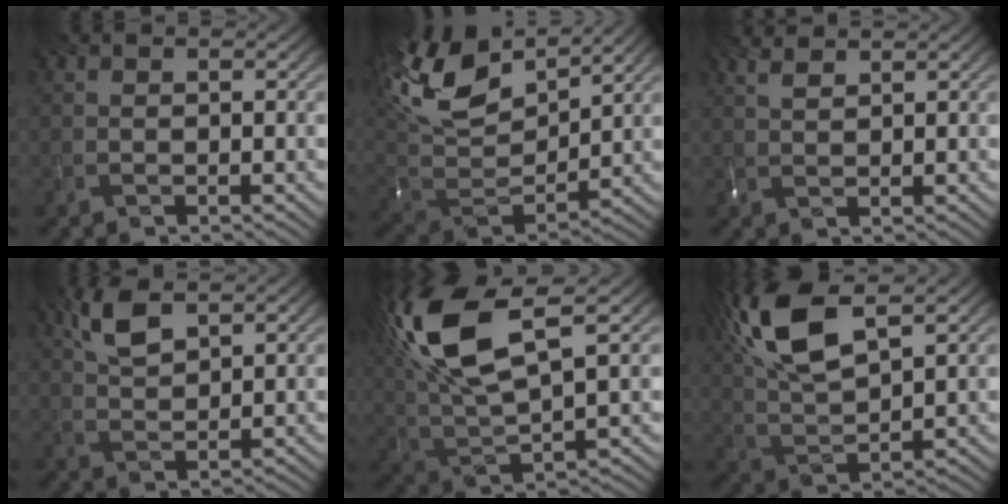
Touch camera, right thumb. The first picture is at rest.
{"total": 15.2, "force": [8.0, 7.7, 10.4], "torque": [-0.261, 0.040, 0.147]}
{"total": 2.9, "force": [2.3, 0.8, 1.6], "torque": [-0.040, 0.008, 0.047]}
{"total": 5.0, "force": [3.0, 1.9, 3.5], "torque": [-0.092, 0.005, 0.064]}
{"total": 15.6, "force": [6.6, 5.8, 12.9], "torque": [-0.308, 0.018, 0.130]}
{"total": 11.6, "force": [5.7, 4.4, 9.1], "torque": [-0.218, 0.020, 0.116]}